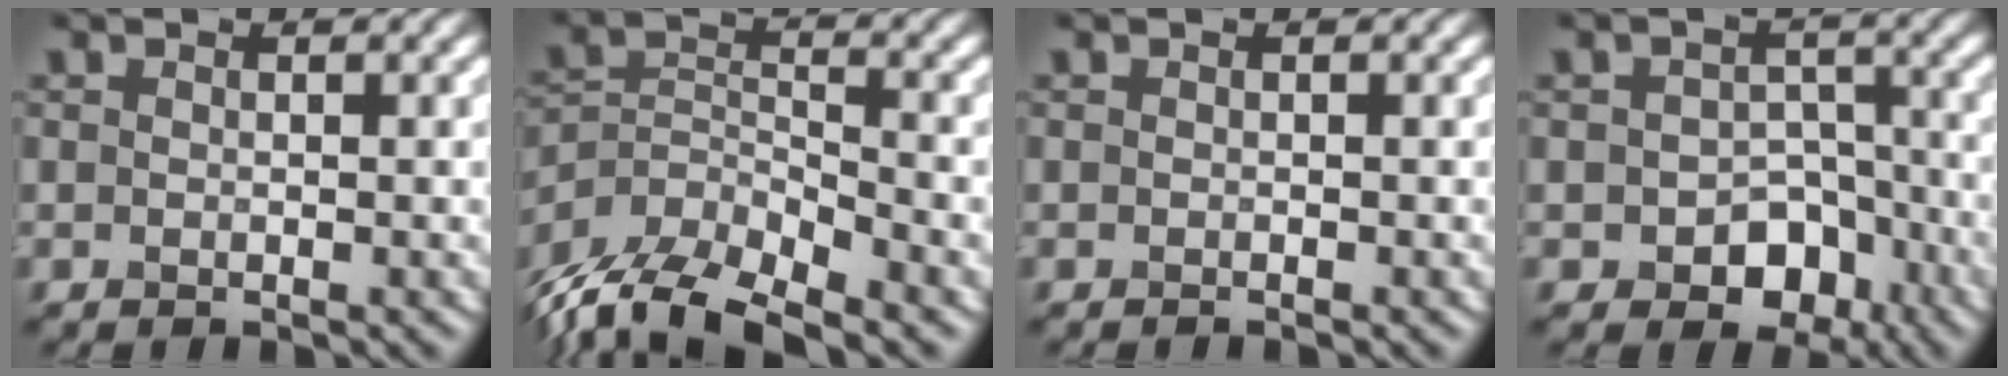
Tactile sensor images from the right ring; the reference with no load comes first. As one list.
[{"total": 8.9, "force": [-7.5, 2.7, 3.9], "torque": [-0.077, -0.003, -0.144]}, {"total": 0.0}, {"total": 4.5, "force": [-1.8, 3.4, 2.4], "torque": [-0.025, -0.003, -0.026]}]